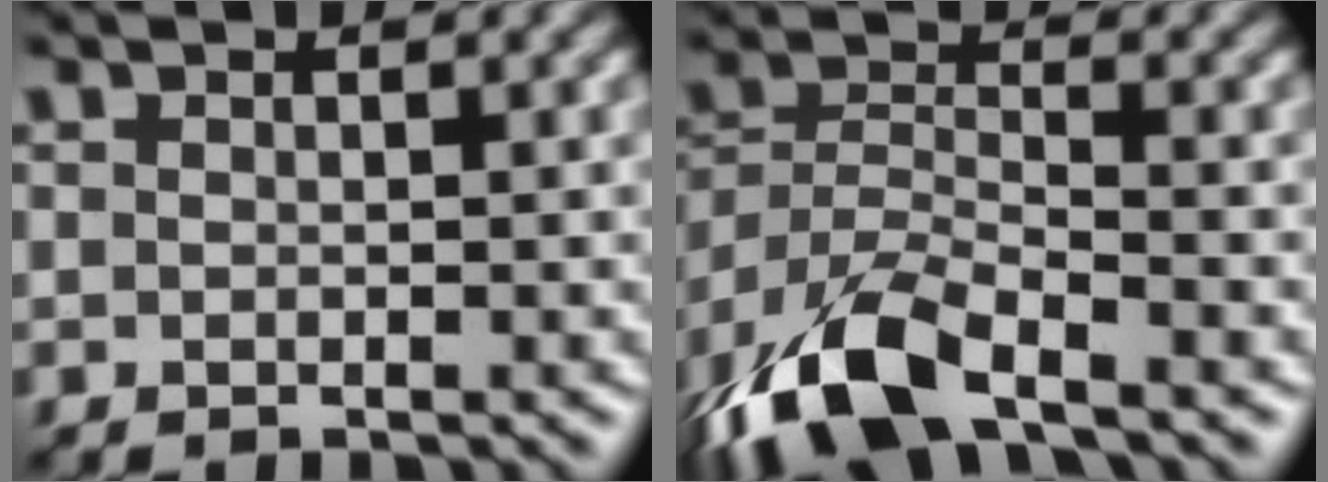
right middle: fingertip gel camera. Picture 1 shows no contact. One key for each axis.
{"total": 9.1, "fx": -6.4, "fy": 3.1, "fz": 5.6, "tx": -0.109, "ty": -0.004, "tz": -0.133}